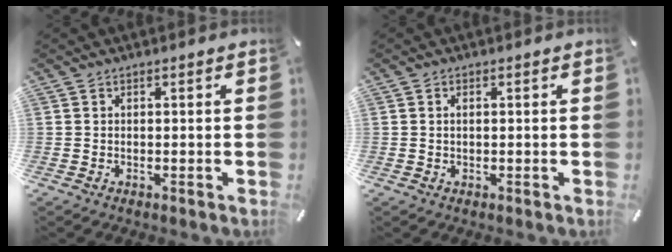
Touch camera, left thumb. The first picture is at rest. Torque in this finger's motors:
{"motor_torque": [-0.04, -0.32, 0.06, 0.17, -0.05]}